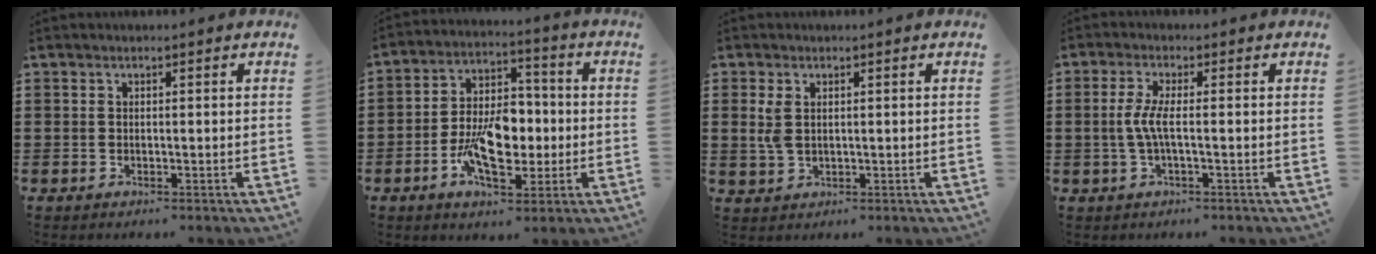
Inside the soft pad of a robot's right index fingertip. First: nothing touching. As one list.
[{"total": 9.9, "force": [-2.0, 5.7, 7.9], "torque": [-0.145, 0.002, -0.040]}, {"total": 3.0, "force": [0.9, 1.8, 2.2], "torque": [-0.055, 0.004, 0.014]}, {"total": 3.9, "force": [-0.4, 0.5, 3.8], "torque": [-0.093, -0.008, -0.017]}]